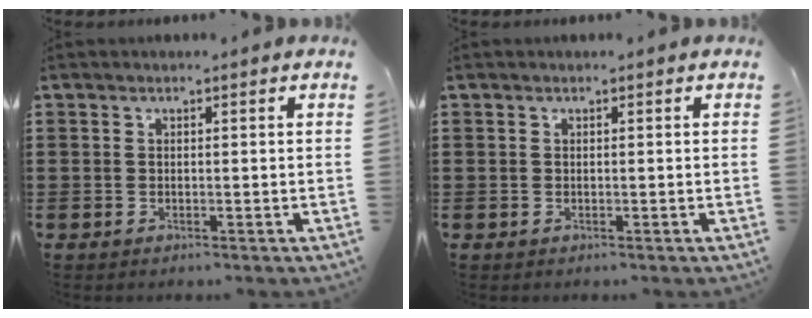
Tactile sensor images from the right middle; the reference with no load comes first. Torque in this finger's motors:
{"motor_torque": [-0.08, 0.00, 0.00, 0.00]}